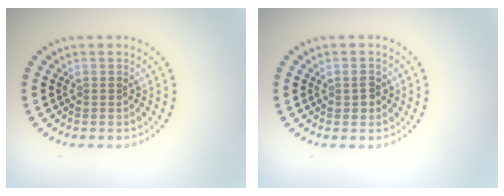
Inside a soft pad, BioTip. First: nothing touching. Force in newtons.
{"total": 1.4, "press": 1.4, "slide": 0.2}